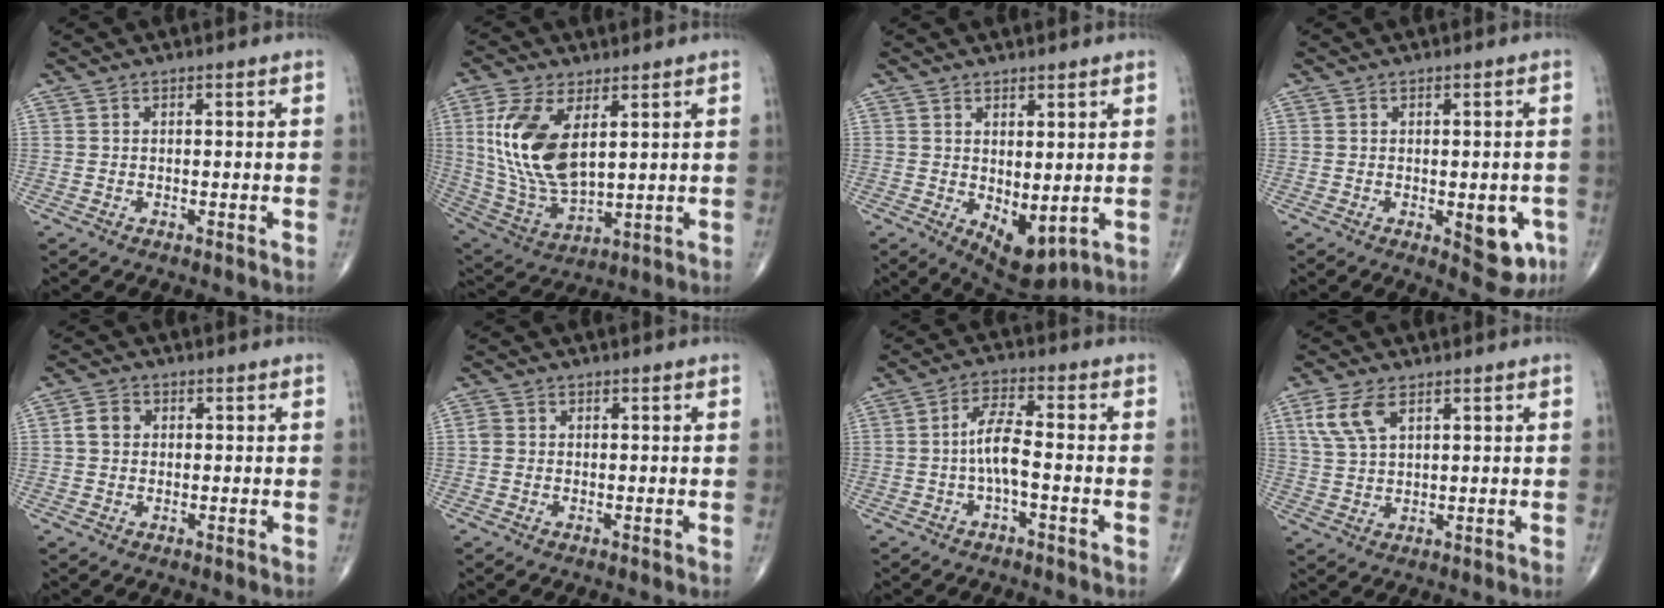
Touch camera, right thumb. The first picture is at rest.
{"total": 16.1, "force": [4.3, 8.1, 13.3], "torque": [-0.272, -0.019, 0.098]}
{"total": 7.4, "force": [-0.4, 3.6, 6.4], "torque": [-0.079, -0.014, 0.013]}
{"total": 7.6, "force": [-2.2, 3.5, 6.4], "torque": [-0.051, -0.004, -0.018]}
{"total": 3.1, "force": [0.3, 2.6, 1.7], "torque": [-0.027, 0.007, 0.003]}
{"total": 1.4, "force": [0.0, 1.2, 0.7], "torque": [-0.015, 0.001, -0.001]}
{"total": 5.7, "force": [-1.3, 1.6, 5.4], "torque": [-0.109, 0.021, -0.028]}
{"total": 6.7, "force": [3.2, 3.3, 4.9], "torque": [-0.105, -0.003, 0.070]}